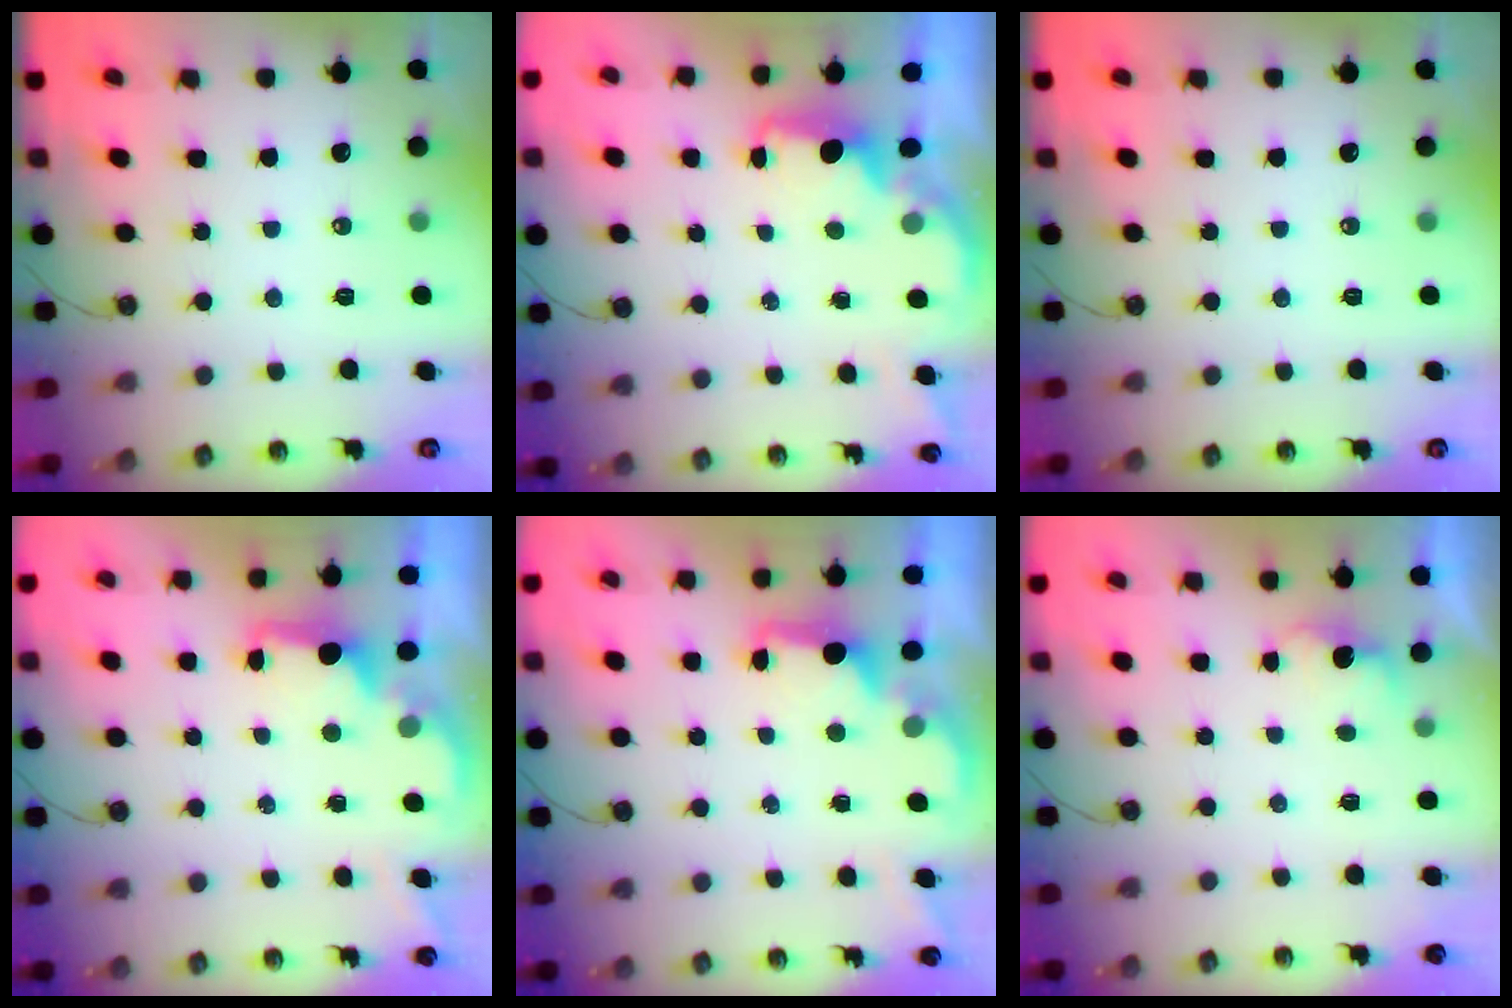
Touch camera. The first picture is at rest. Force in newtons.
{"total": 2.0, "press": 1.9, "slide": 0.7}
{"total": 0.0}
{"total": 1.9, "press": 1.7, "slide": 0.8}
{"total": 2.1, "press": 1.9, "slide": 0.8}
{"total": 1.8, "press": 1.6, "slide": 0.8}